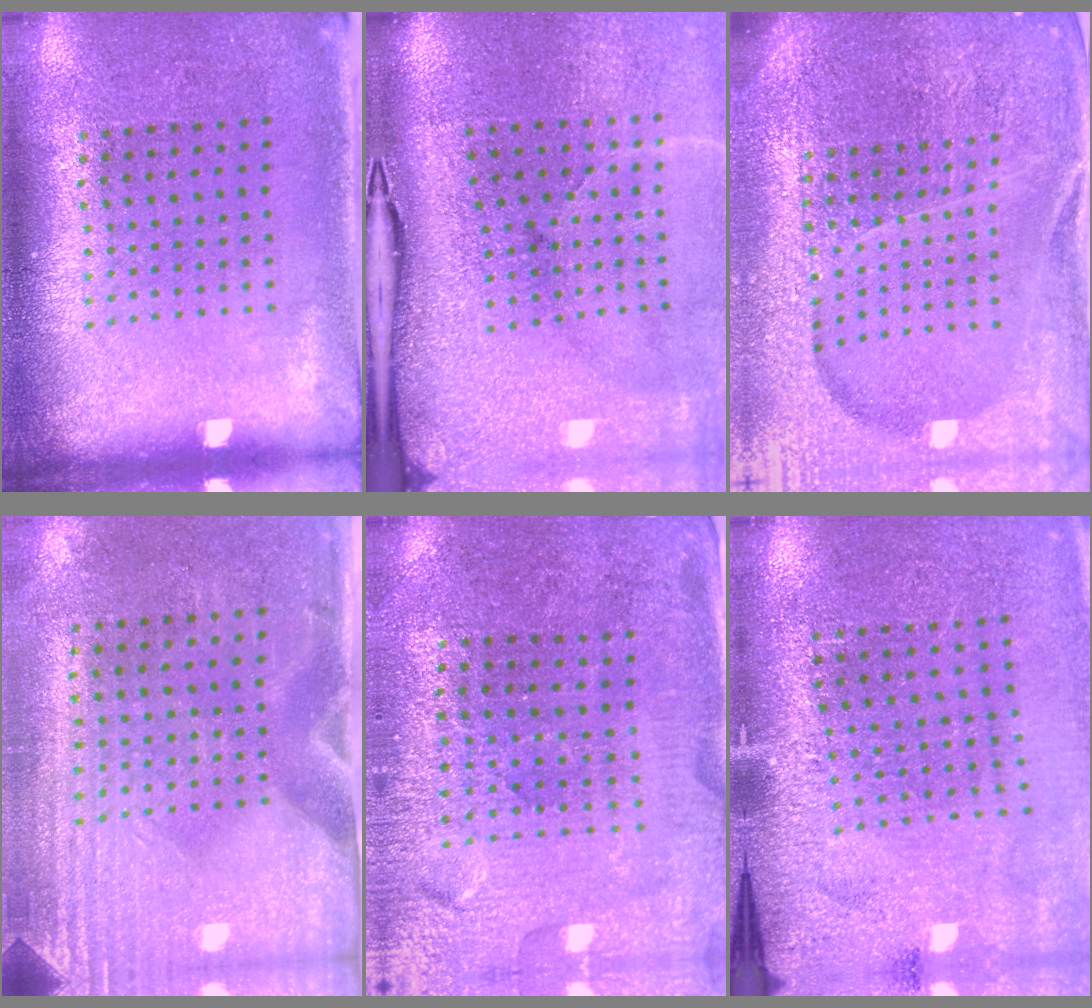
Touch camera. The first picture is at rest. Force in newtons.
{"total": 5.0, "press": 3.9, "slide": 3.2}
{"total": 5.7, "press": 5.1, "slide": 2.5}
{"total": 3.0, "press": 2.6, "slide": 1.6}
{"total": 3.2, "press": 3.2, "slide": 0.1}
{"total": 3.1, "press": 3.0, "slide": 0.7}